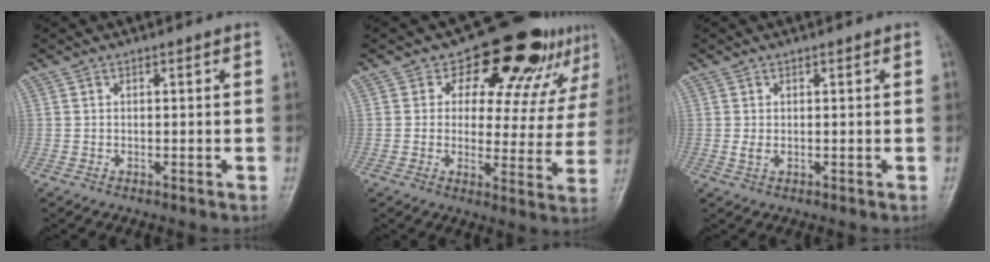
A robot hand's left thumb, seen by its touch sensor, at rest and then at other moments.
{"total": 16.1, "force": [10.8, 8.7, 8.1], "torque": [-0.047, -0.057, 0.125]}
{"total": 1.6, "force": [0.5, 1.0, 1.2], "torque": [-0.019, -0.004, 0.012]}